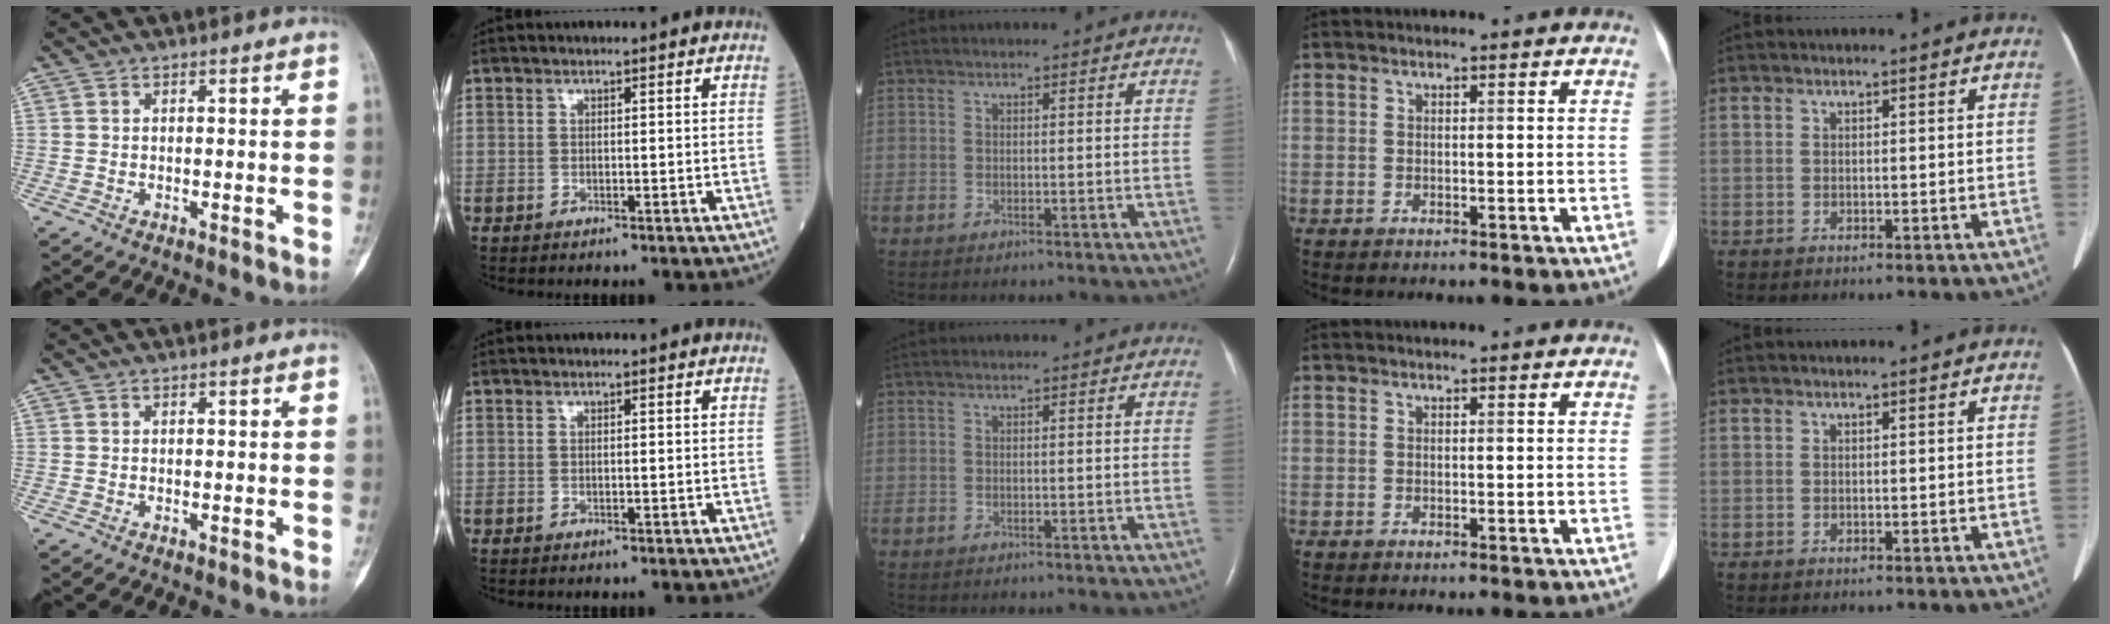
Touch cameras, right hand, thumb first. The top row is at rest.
{}